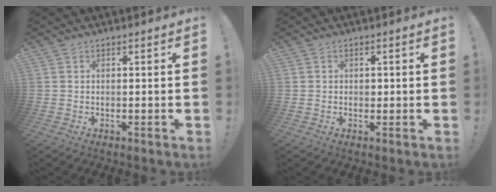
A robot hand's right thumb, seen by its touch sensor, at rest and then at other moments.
{"total": 0.9, "force": [-0.1, 0.8, 0.3], "torque": [0.000, 0.000, -0.003]}